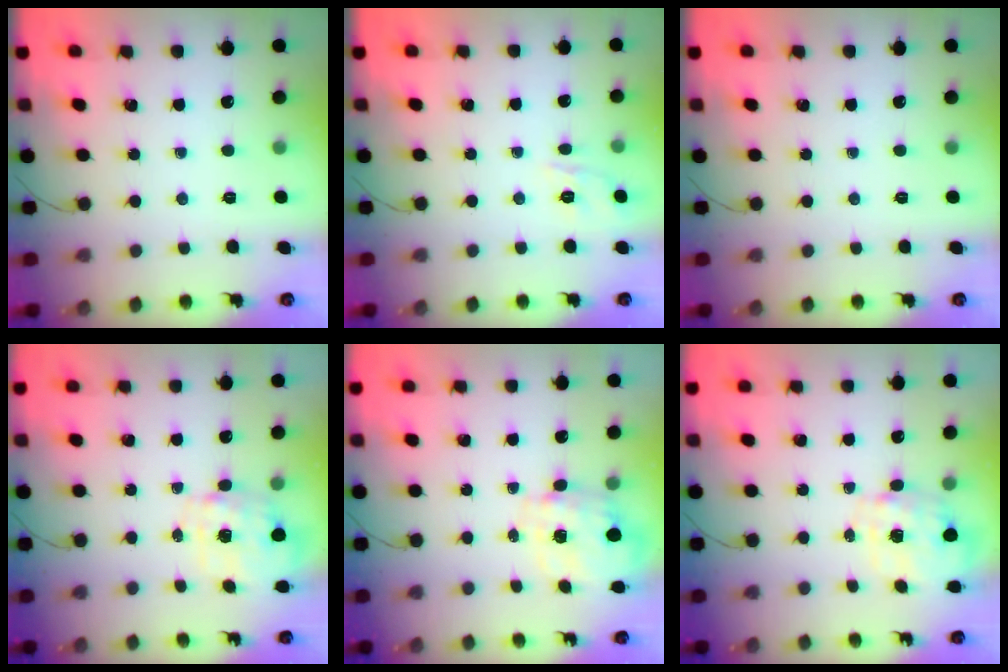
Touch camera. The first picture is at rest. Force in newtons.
{"total": 5.5, "press": 5.2, "slide": 1.6}
{"total": 0.0}
{"total": 2.8, "press": 2.6, "slide": 0.9}
{"total": 2.7, "press": 2.5, "slide": 1.0}
{"total": 2.9, "press": 2.7, "slide": 0.9}